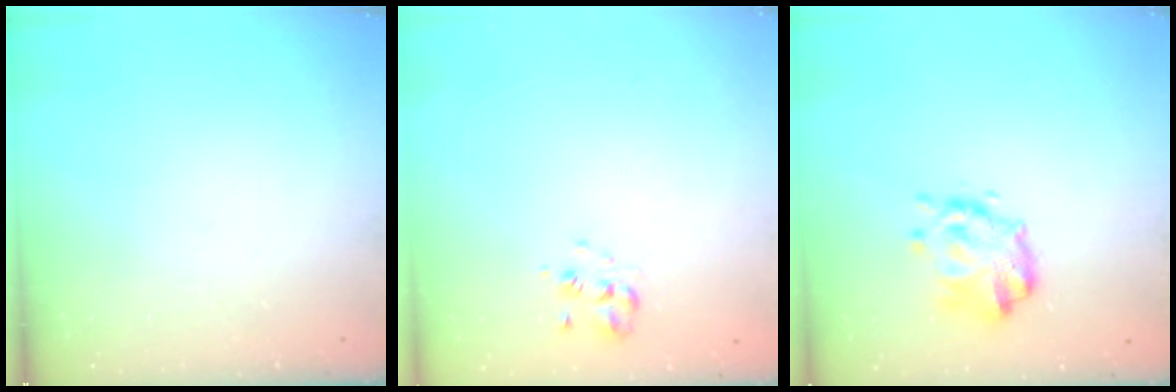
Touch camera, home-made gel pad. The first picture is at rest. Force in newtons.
{"total": 2.0, "press": 1.7, "slide": 0.9}
{"total": 5.9, "press": 5.9, "slide": 0.1}